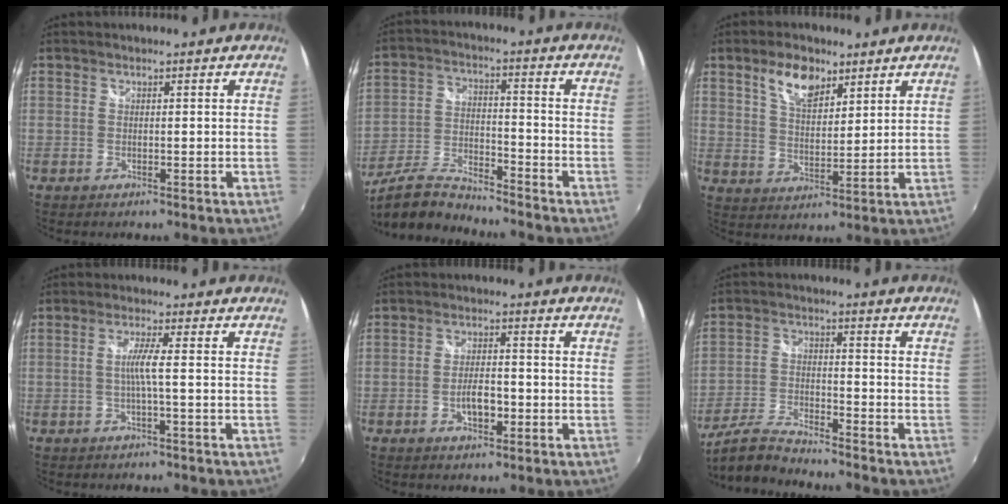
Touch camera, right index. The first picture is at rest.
{"total": 11.8, "force": [-10.8, 1.7, 4.5], "torque": [-0.098, -0.012, -0.207]}
{"total": 7.9, "force": [4.9, 3.8, 4.9], "torque": [-0.085, 0.010, 0.089]}
{"total": 3.2, "force": [-0.6, -0.8, 3.1], "torque": [-0.063, -0.002, -0.010]}
{"total": 4.5, "force": [-1.8, 1.9, 3.7], "torque": [-0.070, -0.001, -0.027]}
{"total": 8.2, "force": [-7.6, 0.8, 2.9], "torque": [-0.071, -0.003, -0.153]}